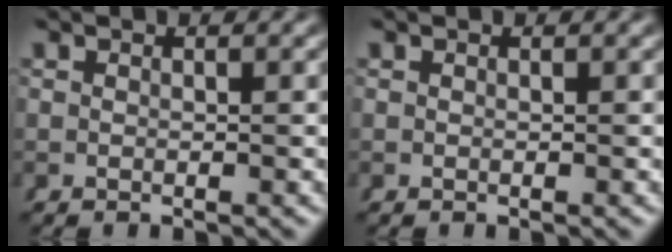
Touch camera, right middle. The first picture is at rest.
{"total": 0.0}